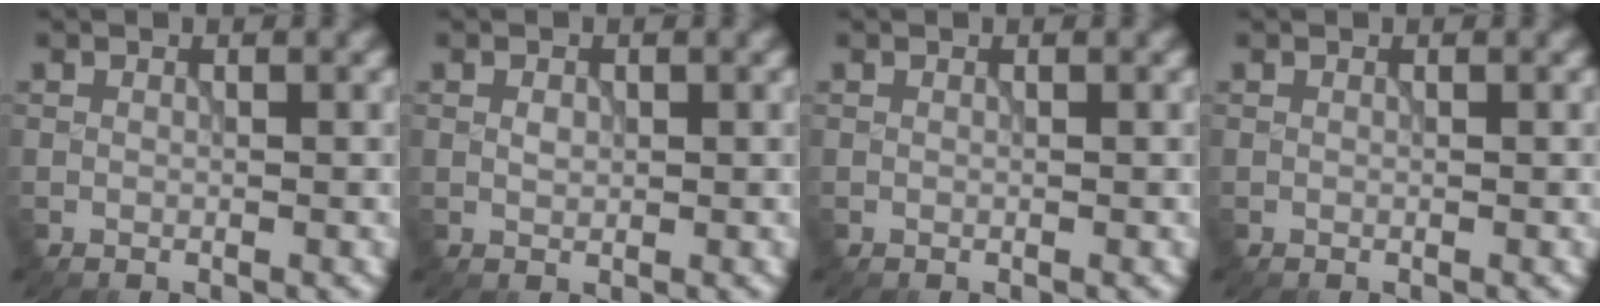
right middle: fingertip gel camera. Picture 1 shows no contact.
{"total": 0.7, "force": [0.1, 0.5, 0.5], "torque": [-0.009, -0.001, 0.002]}
{"total": 0.0}
{"total": 0.0}